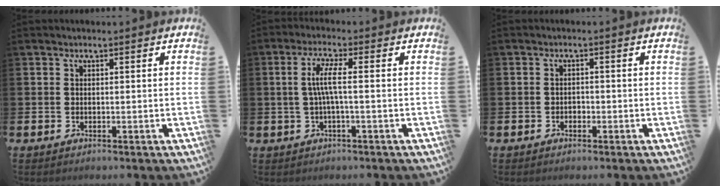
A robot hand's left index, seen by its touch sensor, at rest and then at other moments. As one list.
[{"total": 4.4, "force": [0.2, 0.5, 4.4], "torque": [-0.086, 0.005, 0.000]}, {"total": 1.1, "force": [-0.6, 0.9, 0.2], "torque": [-0.006, 0.003, -0.013]}]